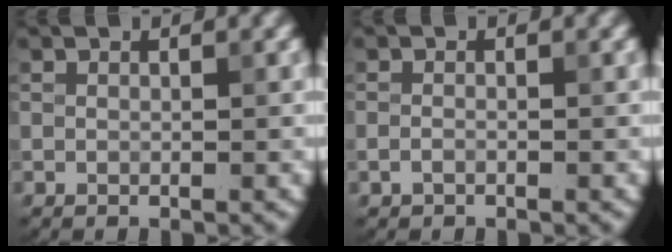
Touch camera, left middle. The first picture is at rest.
{"total": 0.7, "force": [-0.5, 0.4, 0.4], "torque": [-0.009, -0.001, -0.011]}